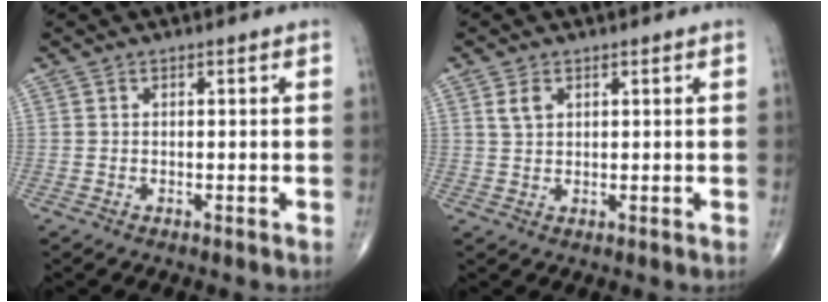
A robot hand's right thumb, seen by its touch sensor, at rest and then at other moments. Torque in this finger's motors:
{"motor_torque": [-0.45, 0.29, 0.11, -0.08, 0.02]}